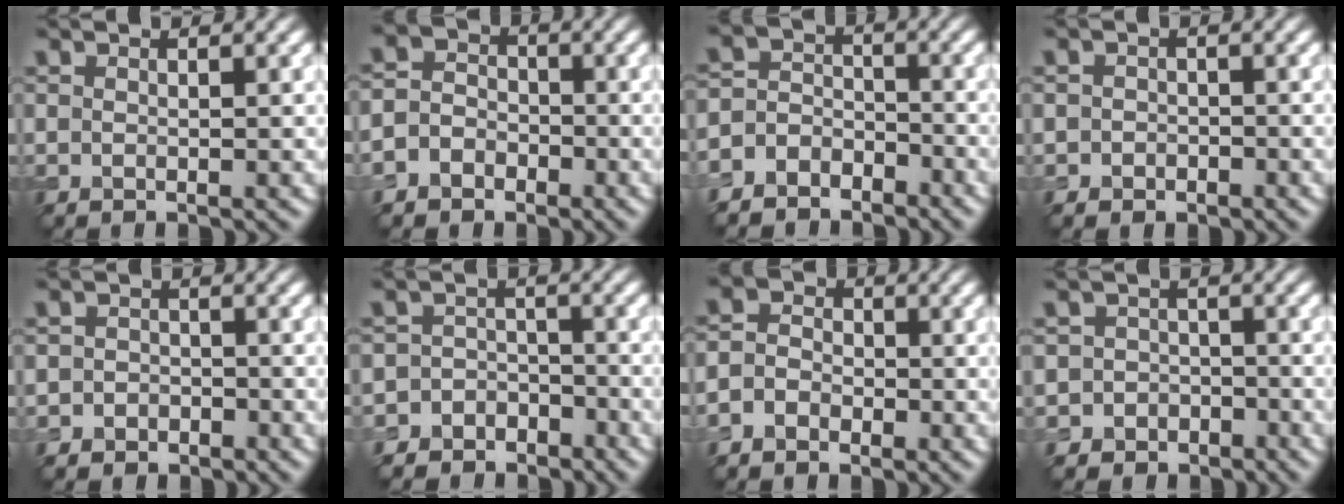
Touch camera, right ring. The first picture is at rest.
{"total": 4.6, "force": [-2.2, 3.9, 1.0], "torque": [0.009, 0.000, -0.053]}
{"total": 5.7, "force": [-4.5, 3.4, 0.8], "torque": [0.012, 0.001, -0.083]}
{"total": 1.3, "force": [-0.5, 1.1, 0.3], "torque": [0.009, 0.000, -0.012]}
{"total": 1.8, "force": [-1.0, 1.5, 0.3], "torque": [0.021, 0.005, -0.028]}
{"total": 5.3, "force": [-3.9, 3.6, -0.4], "torque": [0.041, 0.000, -0.070]}
{"total": 2.9, "force": [-1.3, 2.4, 1.2], "torque": [-0.002, 0.003, -0.034]}
{"total": 4.4, "force": [-2.4, 3.7, -0.1], "torque": [0.041, 0.000, -0.055]}